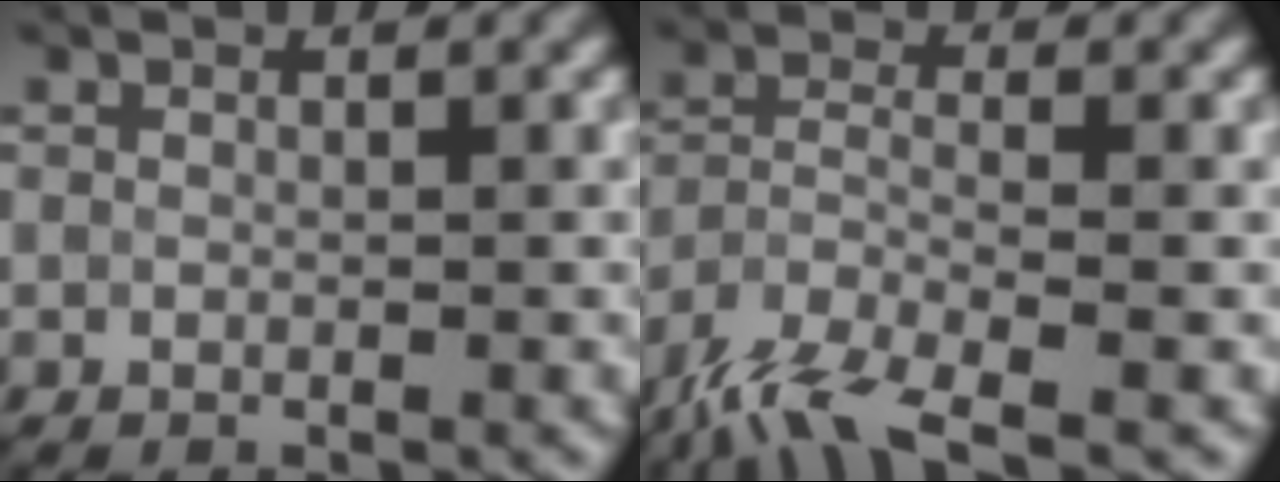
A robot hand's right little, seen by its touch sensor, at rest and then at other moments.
{"total": 7.0, "force": [-5.4, 1.5, 4.1], "torque": [-0.086, -0.013, -0.115]}